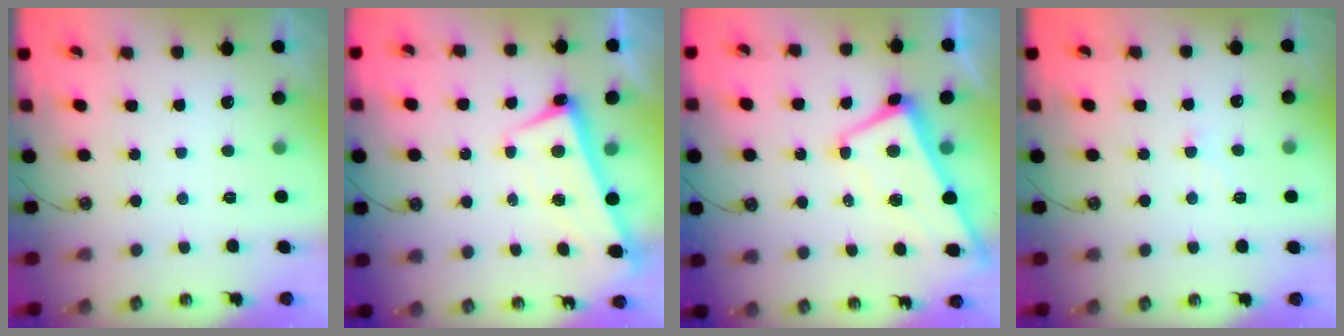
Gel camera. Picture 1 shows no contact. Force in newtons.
{"total": 2.5, "press": 2.4, "slide": 0.6}
{"total": 1.1, "press": 0.7, "slide": 0.8}
{"total": 1.5, "press": 1.5, "slide": 0.3}